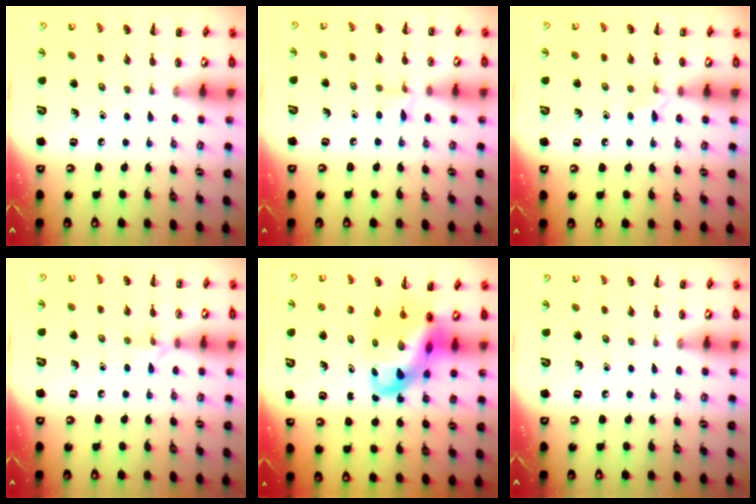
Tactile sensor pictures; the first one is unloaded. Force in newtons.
{"total": 6.1, "press": 6.0, "slide": 1.4}
{"total": 5.0, "press": 4.8, "slide": 1.6}
{"total": 4.6, "press": 4.4, "slide": 1.1}
{"total": 8.6, "press": 8.2, "slide": 2.4}
{"total": 0.0}